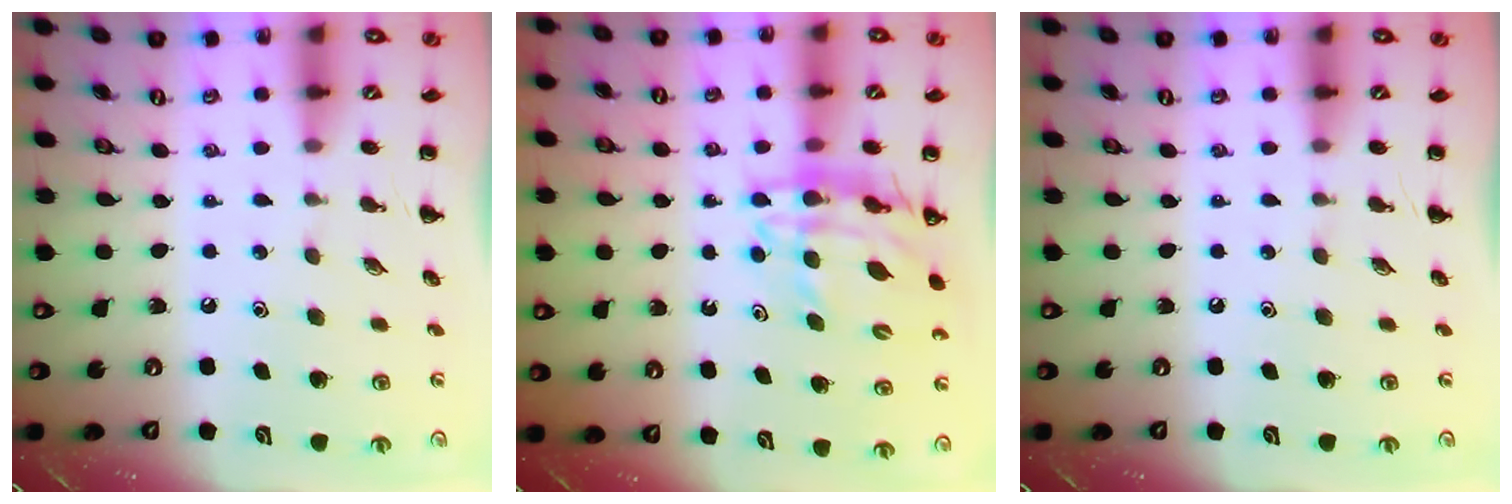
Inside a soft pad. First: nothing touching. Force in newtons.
{"total": 14.2, "press": 13.6, "slide": 3.8}
{"total": 0.0}